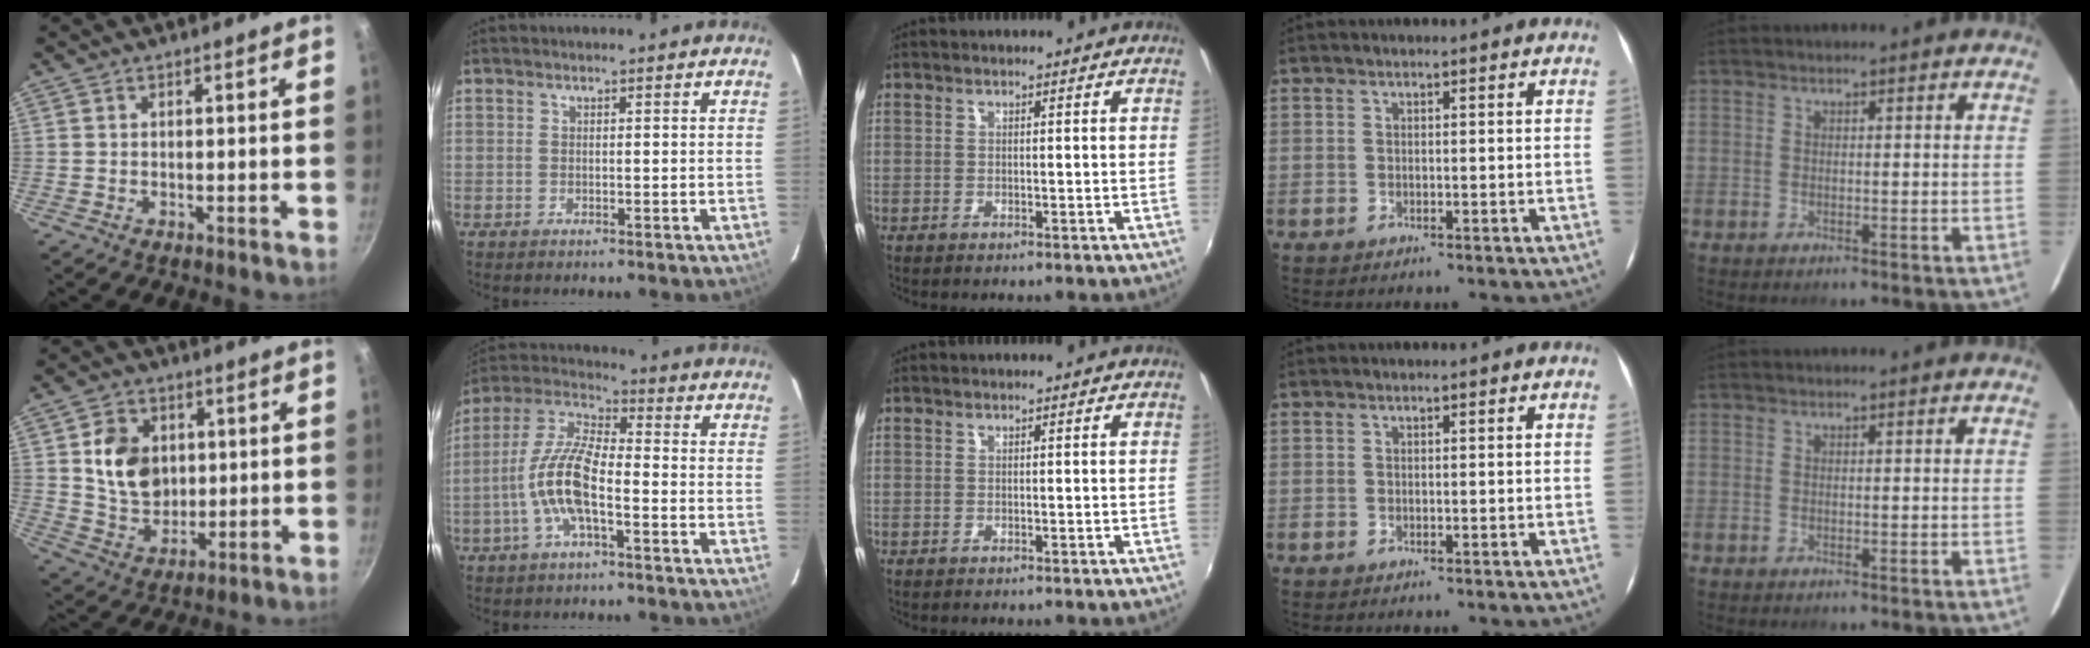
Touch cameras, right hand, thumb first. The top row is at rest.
{"thumb": {"total": 11.2, "force": [2.0, 9.0, 6.4], "torque": [-0.083, -0.012, 0.041]}, "index": {"total": 11.6, "force": [-3.7, 3.5, 10.4], "torque": [-0.222, 0.005, -0.073]}}